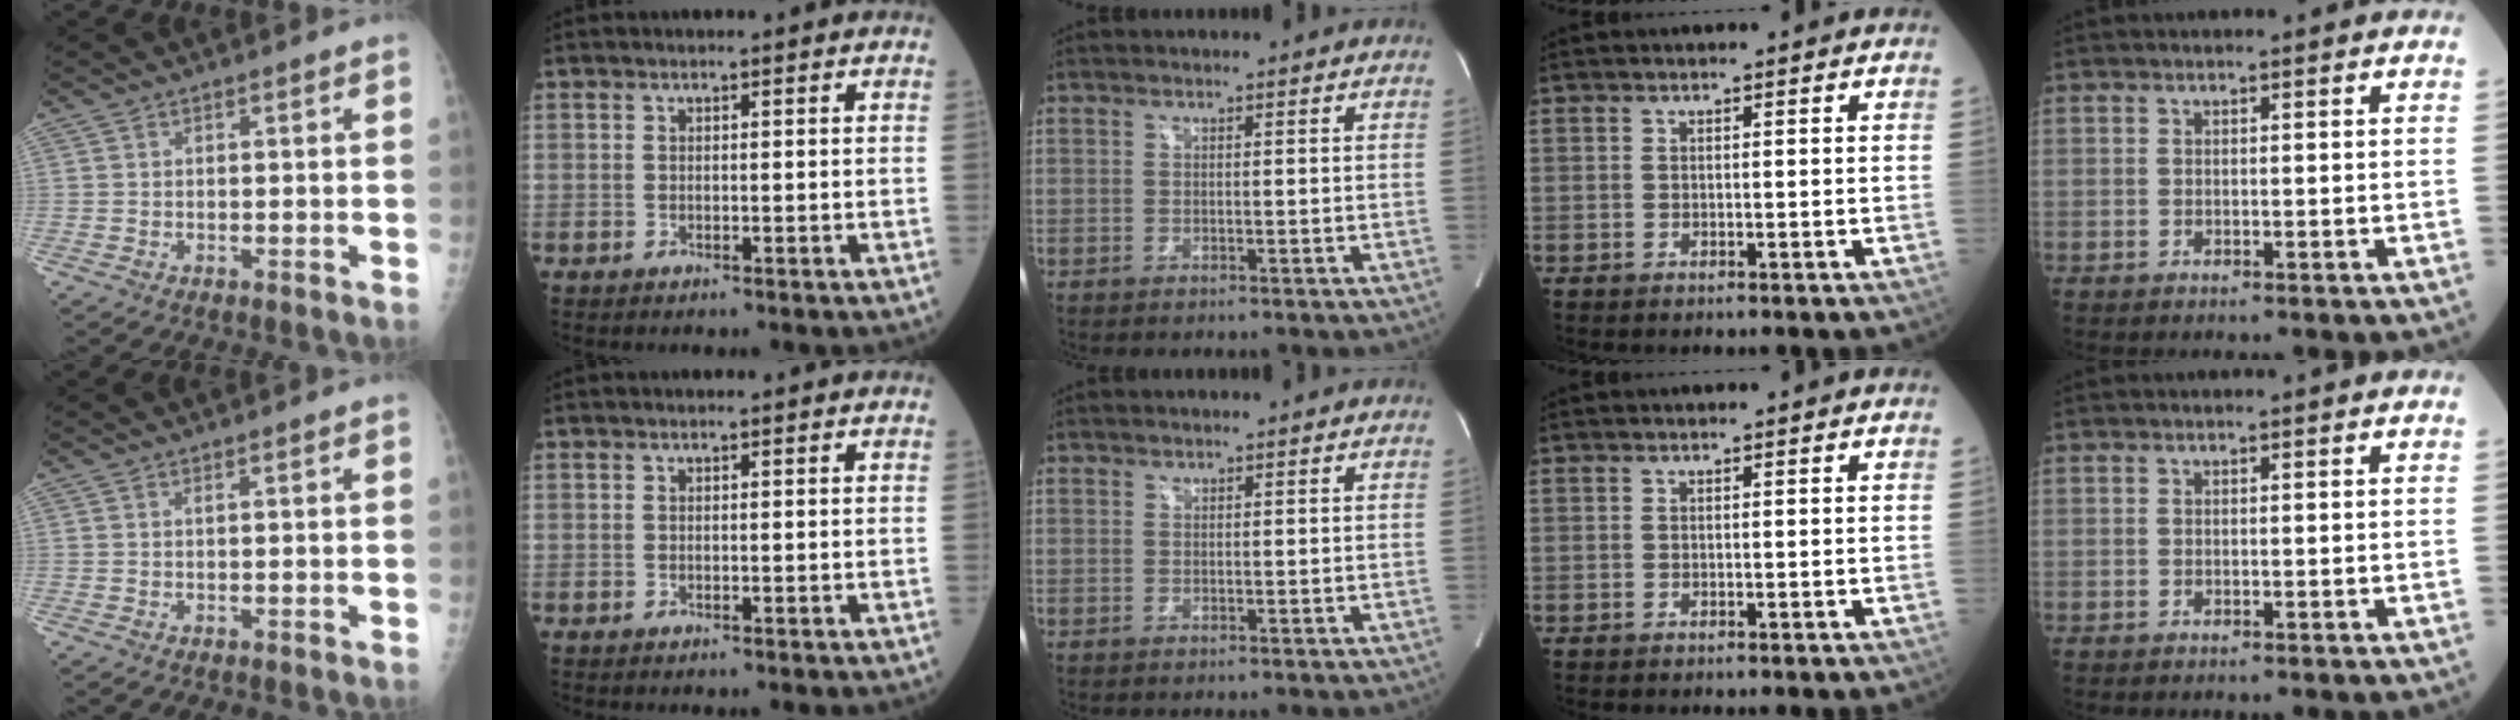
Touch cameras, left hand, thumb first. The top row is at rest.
{}